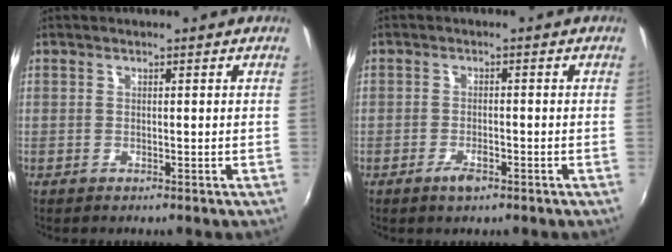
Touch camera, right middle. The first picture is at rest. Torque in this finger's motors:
{"motor_torque": [0.12, -0.06, 0.12, 0.00]}